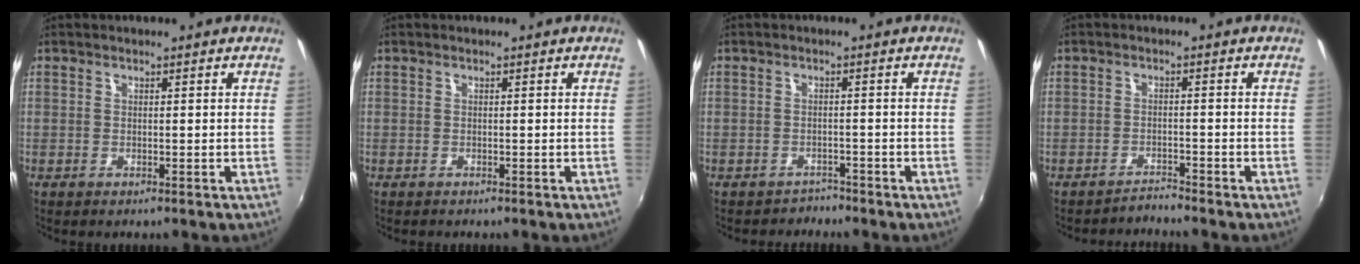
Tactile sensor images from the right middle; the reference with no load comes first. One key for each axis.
{"total": 0.0}
{"total": 2.2, "fx": -2.0, "fy": 0.9, "fz": -0.3, "tx": 0.003, "ty": 0.002, "tz": -0.031}
{"total": 2.2, "fx": -2.1, "fy": -0.5, "fz": -0.3, "tx": -0.001, "ty": 0.001, "tz": -0.036}